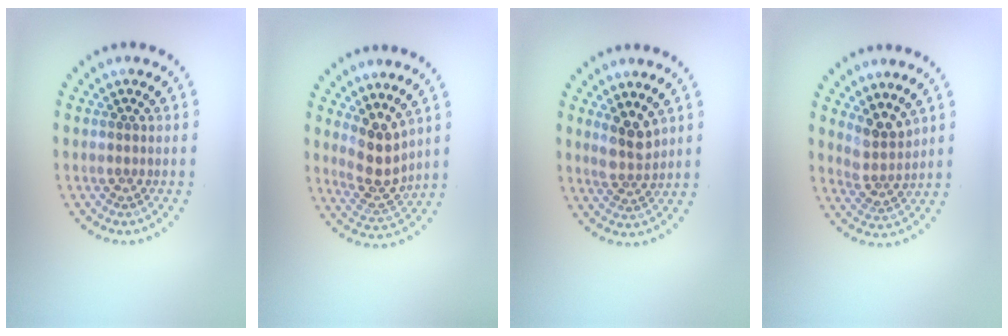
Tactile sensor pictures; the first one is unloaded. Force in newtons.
{"total": 3.5, "press": 3.1, "slide": 1.6}
{"total": 2.6, "press": 2.4, "slide": 1.2}
{"total": 2.9, "press": 2.1, "slide": 2.0}